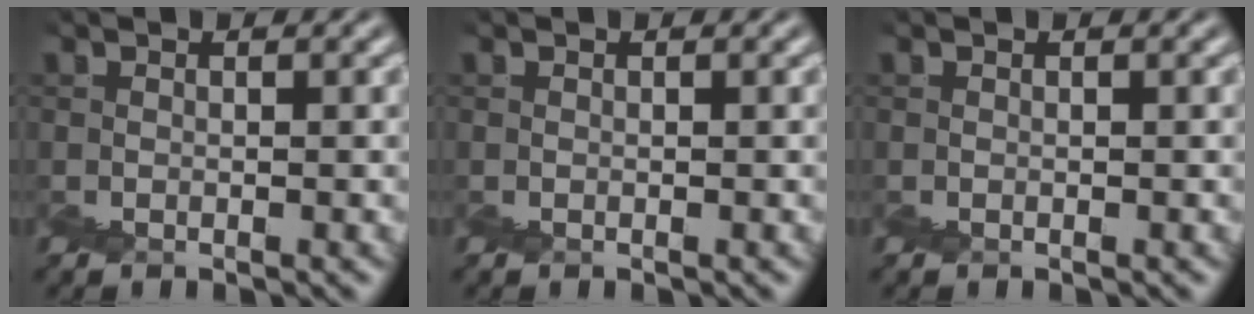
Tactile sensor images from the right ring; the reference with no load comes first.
{"total": 0.0}
{"total": 0.0}